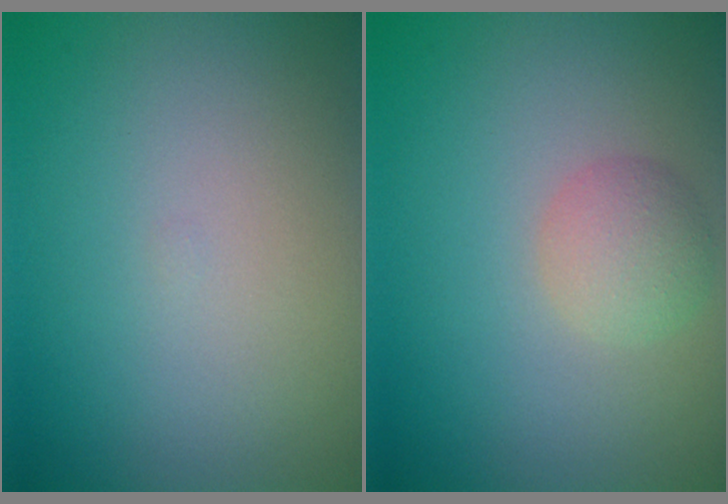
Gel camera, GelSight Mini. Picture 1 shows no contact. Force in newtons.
{"total": 2.3, "press": 2.3, "slide": 0.2}